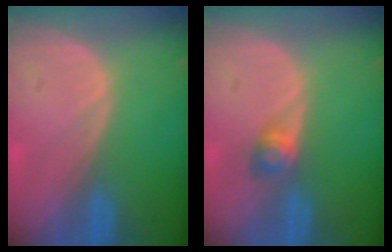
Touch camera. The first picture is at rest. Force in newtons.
{"total": 2.8, "press": 2.5, "slide": 1.2}